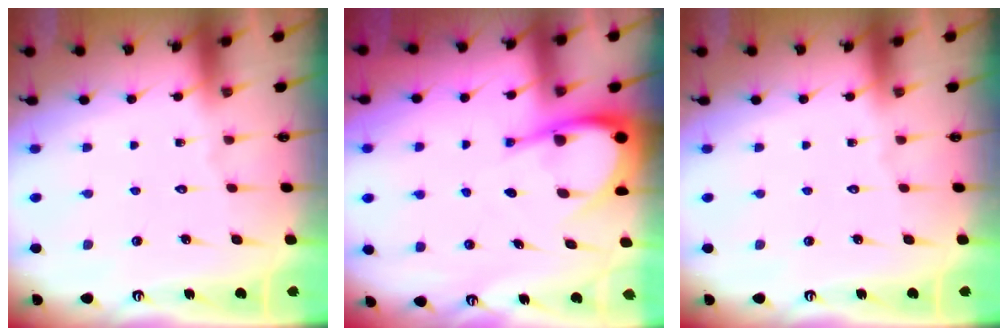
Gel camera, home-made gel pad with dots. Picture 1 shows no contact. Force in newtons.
{"total": 8.3, "press": 8.3, "slide": 1.0}
{"total": 0.0}